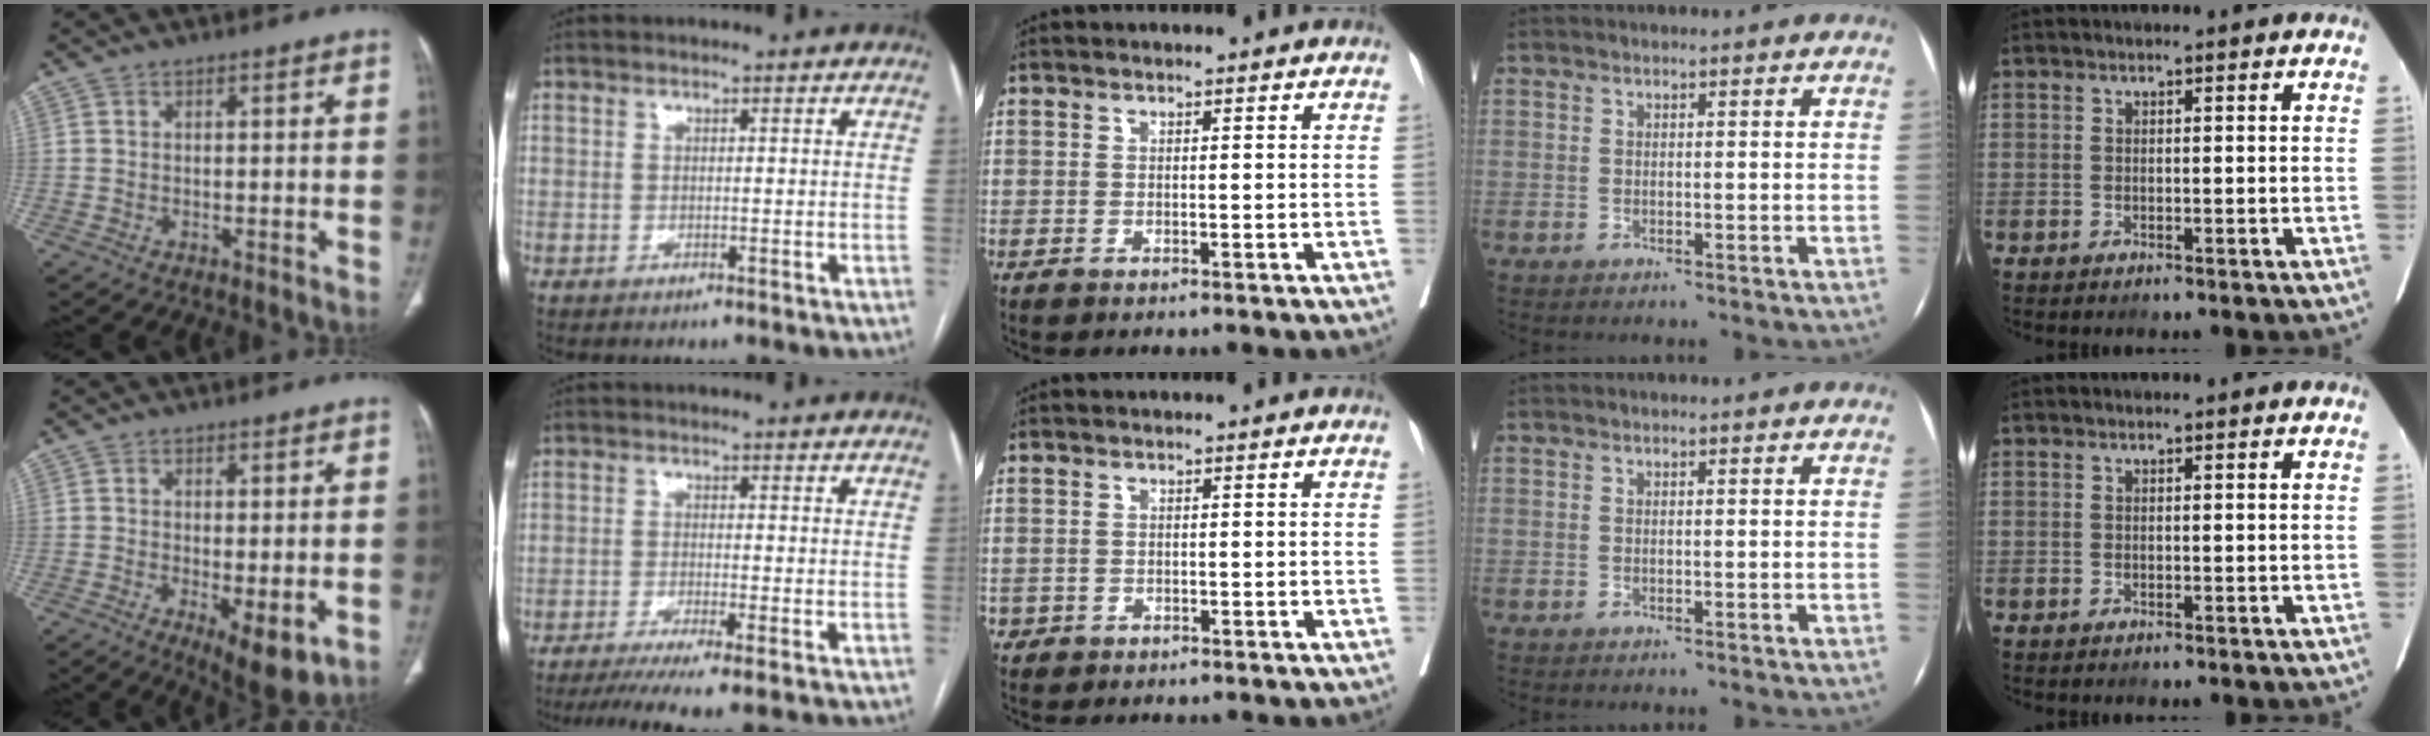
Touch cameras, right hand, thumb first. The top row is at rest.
{"thumb": {"total": 7.8, "force": [-2.1, 2.8, 6.9], "torque": [-0.104, -0.023, -0.027]}, "index": {"total": 6.5, "force": [-4.6, -0.3, 4.6], "torque": [-0.071, -0.011, -0.074]}, "middle": {"total": 0.8, "force": [-0.4, 0.7, 0.1], "torque": [-0.003, 0.004, -0.004]}}